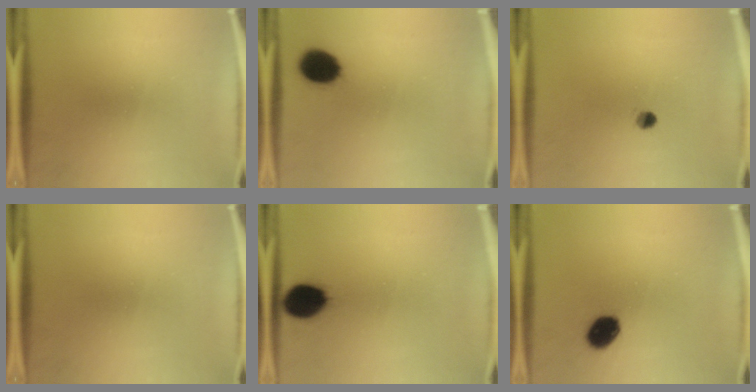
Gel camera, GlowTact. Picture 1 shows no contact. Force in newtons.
{"total": 9.5}
{"total": 2.0}
{"total": 0.0}
{"total": 9.5}
{"total": 7.5}